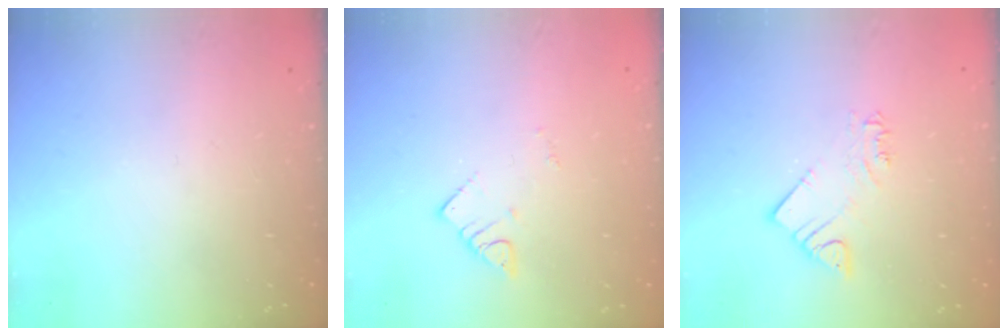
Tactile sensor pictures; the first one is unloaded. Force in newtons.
{"total": 2.7, "press": 2.7, "slide": 0.1}
{"total": 3.4, "press": 3.4, "slide": 0.2}